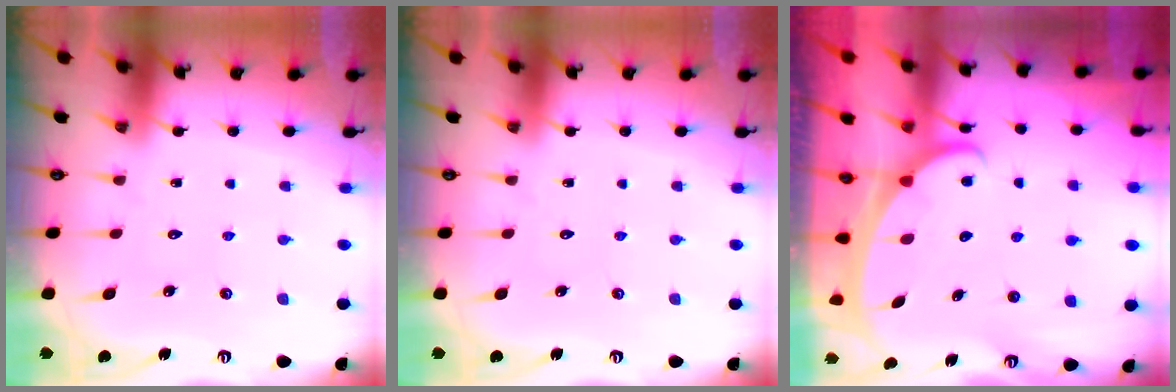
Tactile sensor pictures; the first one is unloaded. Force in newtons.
{"total": 0.0}
{"total": 2.3, "press": 2.3, "slide": 0.3}